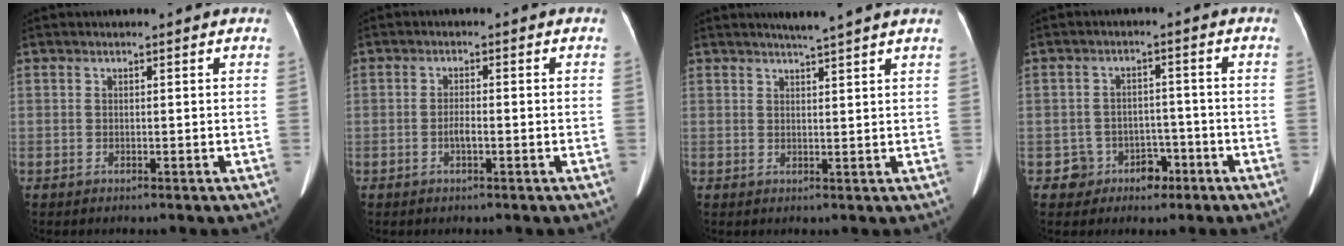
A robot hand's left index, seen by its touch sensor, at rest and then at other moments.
{"total": 2.0, "force": [-0.7, 0.5, 1.8], "torque": [-0.033, 0.002, -0.011]}
{"total": 4.4, "force": [3.8, -1.1, 2.0], "torque": [-0.029, 0.002, 0.049]}
{"total": 4.7, "force": [-2.7, 3.9, 0.3], "torque": [0.013, 0.011, -0.031]}